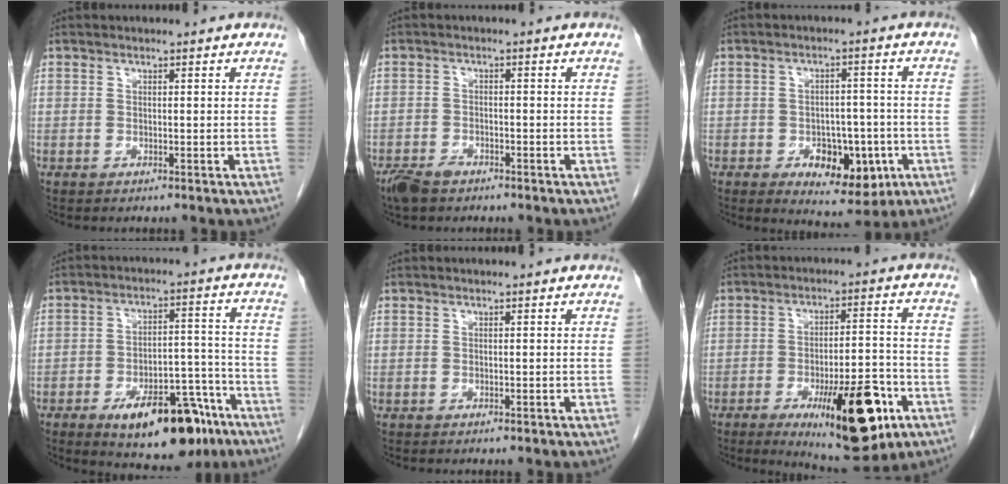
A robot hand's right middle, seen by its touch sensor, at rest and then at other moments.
{"total": 4.1, "force": [-3.1, 1.9, 1.9], "torque": [-0.039, -0.004, -0.052]}
{"total": 8.9, "force": [-3.3, 4.8, 6.7], "torque": [-0.086, 0.005, -0.035]}
{"total": 15.4, "force": [-9.5, 6.1, 10.5], "torque": [-0.125, 0.016, -0.133]}
{"total": 0.0}
{"total": 16.8, "force": [-7.8, 4.5, 14.1], "torque": [-0.175, -0.005, -0.103]}